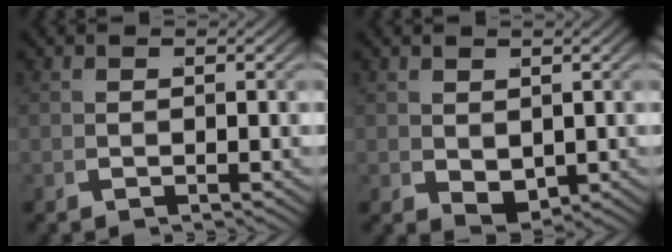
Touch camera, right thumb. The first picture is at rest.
{"total": 2.4, "force": [0.5, 1.6, 1.6], "torque": [-0.031, -0.017, 0.027]}